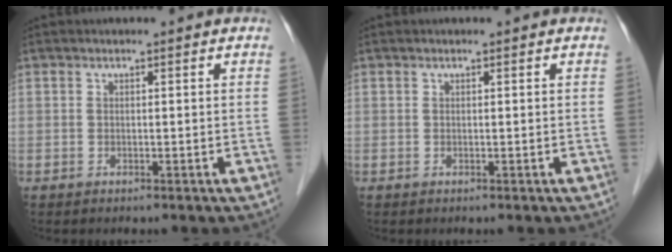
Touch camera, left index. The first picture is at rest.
{"total": 0.0}